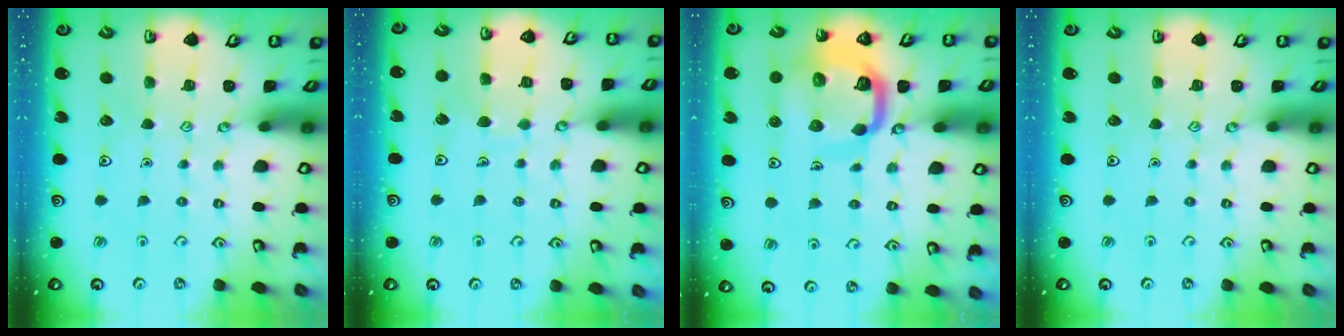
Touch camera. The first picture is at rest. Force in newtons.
{"total": 4.9, "press": 4.9, "slide": 0.3}
{"total": 12.4, "press": 12.4, "slide": 1.2}
{"total": 0.0}